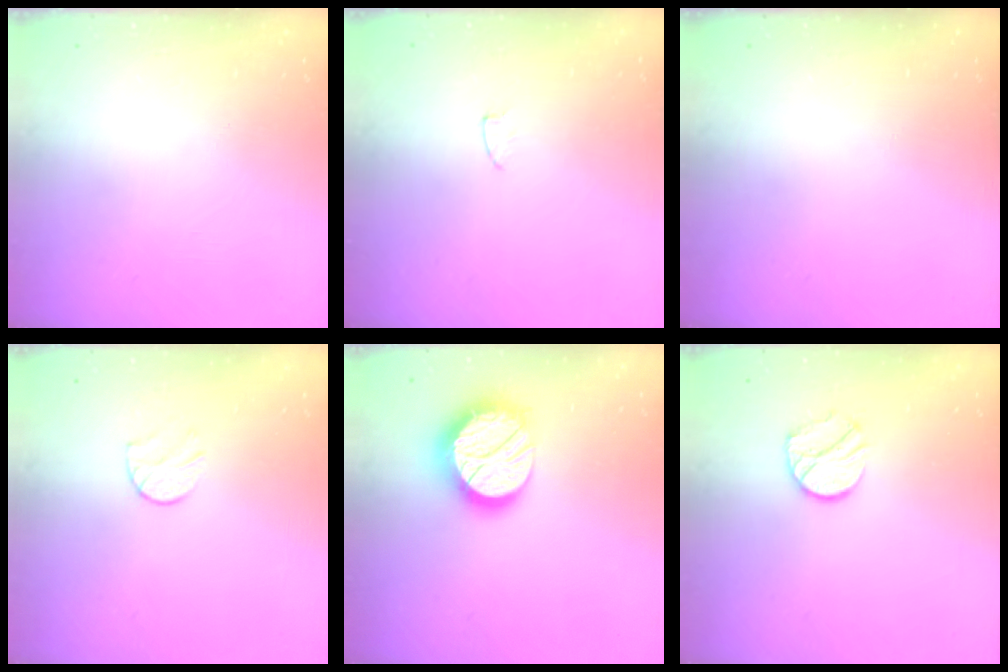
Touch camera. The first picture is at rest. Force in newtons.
{"total": 2.5, "press": 2.5, "slide": 0.2}
{"total": 0.0}
{"total": 5.9, "press": 5.9, "slide": 0.6}
{"total": 16.0, "press": 16.0, "slide": 0.8}
{"total": 8.7, "press": 8.7, "slide": 0.2}